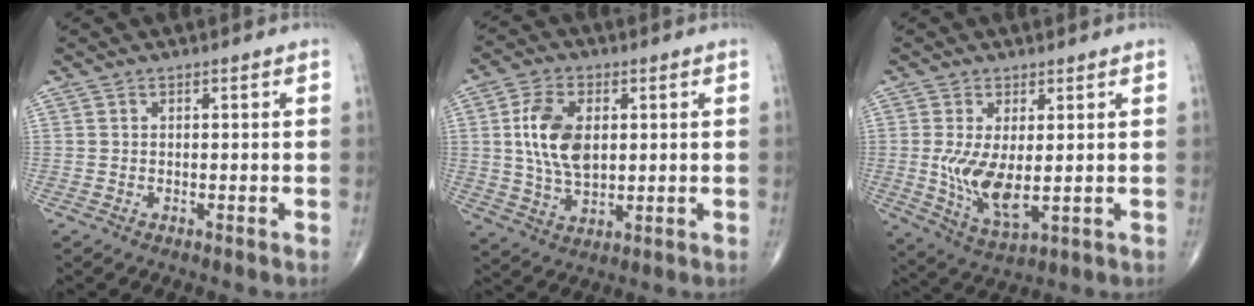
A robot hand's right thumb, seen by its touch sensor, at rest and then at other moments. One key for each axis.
{"total": 11.1, "fx": 1.8, "fy": 6.6, "fz": 8.7, "tx": -0.160, "ty": -0.005, "tz": 0.035}
{"total": 9.0, "fx": 0.0, "fy": 3.8, "fz": 8.2, "tx": -0.160, "ty": -0.026, "tz": 0.012}